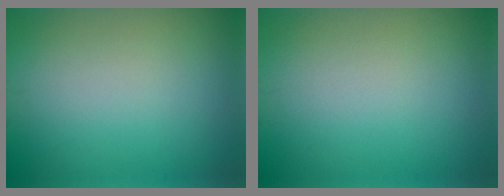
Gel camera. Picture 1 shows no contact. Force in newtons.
{"total": 0.0}